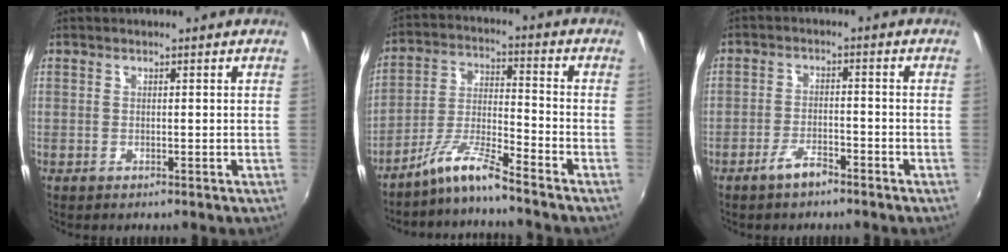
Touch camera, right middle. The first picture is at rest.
{"total": 7.3, "force": [-6.5, -1.0, 3.2], "torque": [-0.074, 0.016, -0.132]}
{"total": 3.9, "force": [-3.1, 1.0, 2.2], "torque": [-0.054, 0.002, -0.055]}